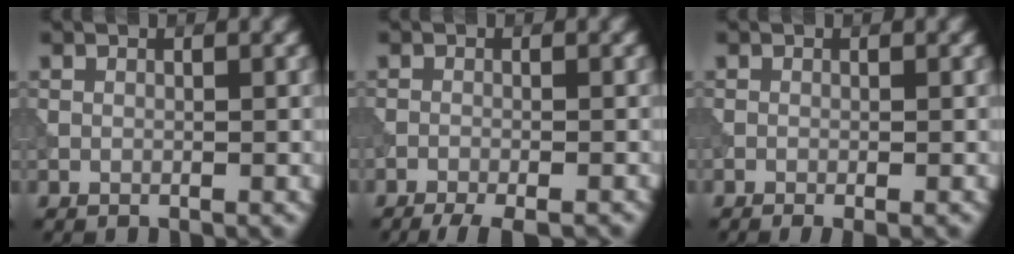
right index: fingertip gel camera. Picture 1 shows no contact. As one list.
[{"total": 4.0, "force": [-3.2, 0.7, 2.2], "torque": [-0.038, -0.011, -0.054]}, {"total": 1.6, "force": [-0.7, 0.5, 1.3], "torque": [-0.012, -0.007, -0.012]}]